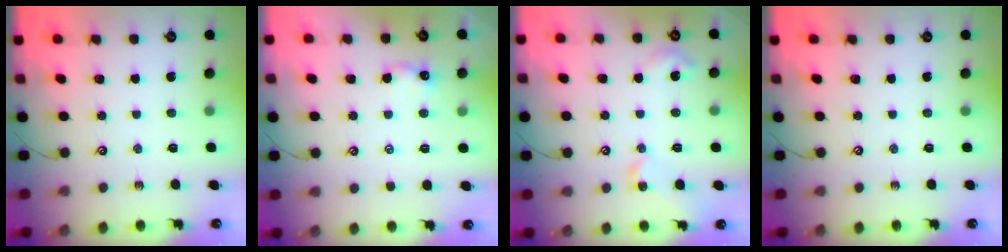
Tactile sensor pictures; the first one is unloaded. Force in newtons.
{"total": 0.7, "press": 0.5, "slide": 0.5}
{"total": 5.4, "press": 5.4, "slide": 0.7}
{"total": 0.0}